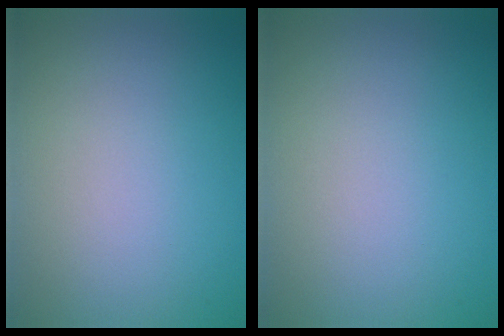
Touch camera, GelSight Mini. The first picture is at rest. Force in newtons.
{"total": 0.0}